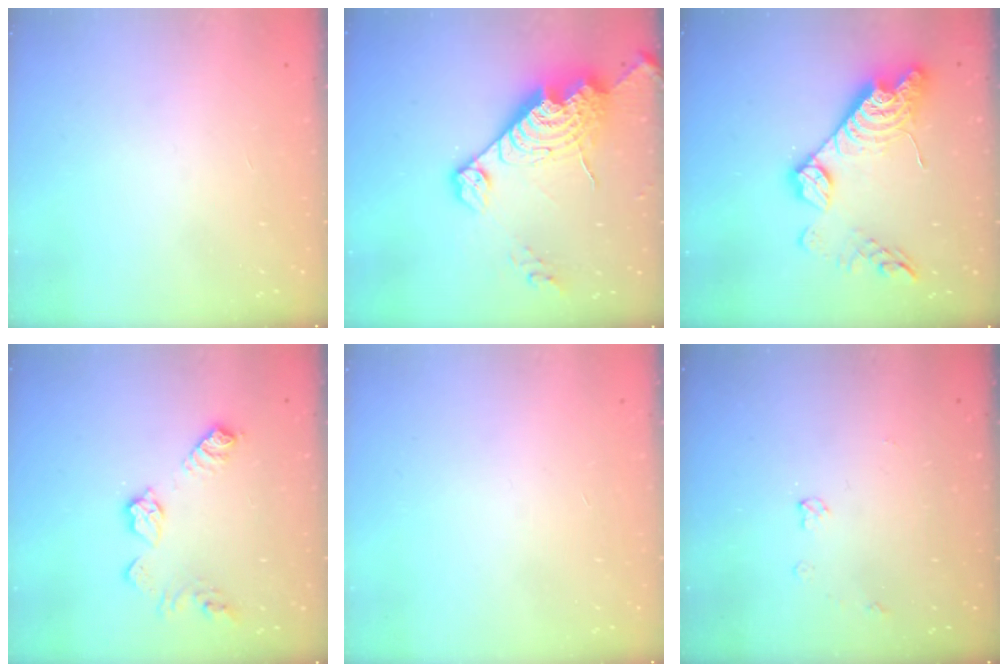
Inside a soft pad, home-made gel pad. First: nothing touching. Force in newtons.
{"total": 21.1, "press": 21.0, "slide": 2.1}
{"total": 18.0, "press": 18.0, "slide": 1.1}
{"total": 10.7, "press": 10.7, "slide": 0.4}
{"total": 0.0}
{"total": 4.0, "press": 4.0, "slide": 0.1}